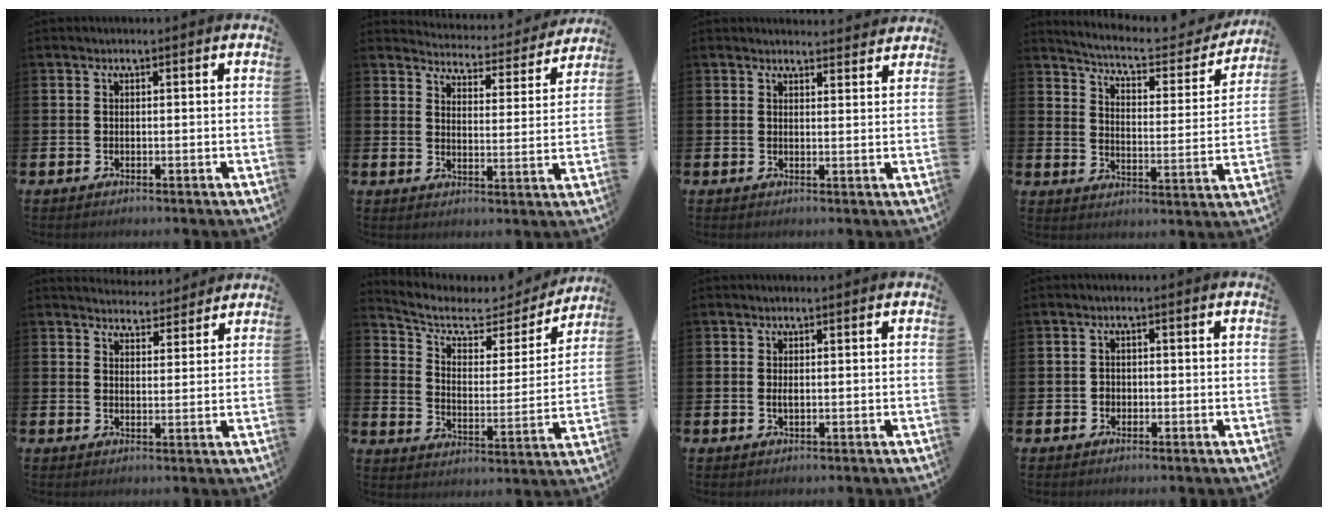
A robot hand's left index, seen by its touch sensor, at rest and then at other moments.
{"total": 4.5, "force": [4.5, 0.6, 0.3], "torque": [-0.024, -0.042, 0.074]}
{"total": 2.5, "force": [2.4, 0.3, -0.2], "torque": [0.008, -0.019, 0.042]}
{"total": 5.9, "force": [5.4, 1.2, 2.0], "torque": [-0.062, -0.042, 0.086]}
{"total": 3.9, "force": [3.8, 0.9, -0.2], "torque": [0.003, -0.027, 0.066]}
{"total": 6.8, "force": [5.6, 3.1, 2.5], "torque": [-0.079, -0.041, 0.088]}
{"total": 0.8, "force": [-0.1, 0.3, 0.8], "torque": [-0.012, 0.002, -0.003]}
{"total": 1.3, "force": [-0.7, 1.1, 0.2], "torque": [-0.004, 0.003, -0.015]}